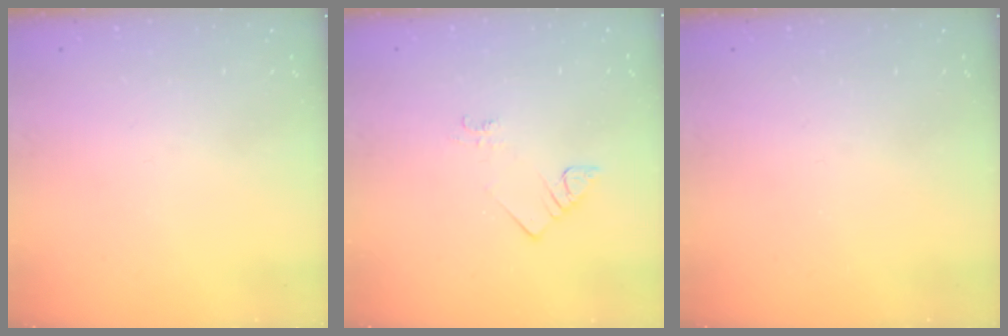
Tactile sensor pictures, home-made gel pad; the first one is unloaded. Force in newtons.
{"total": 2.1, "press": 2.0, "slide": 0.5}
{"total": 0.0}